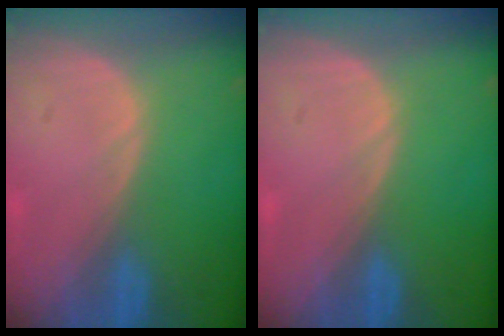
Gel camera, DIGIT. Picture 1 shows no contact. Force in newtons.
{"total": 0.0}